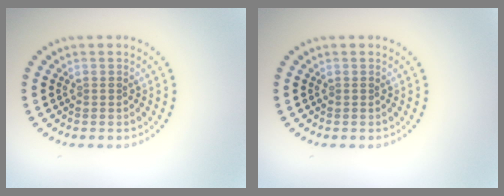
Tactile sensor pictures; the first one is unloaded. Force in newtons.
{"total": 0.0}